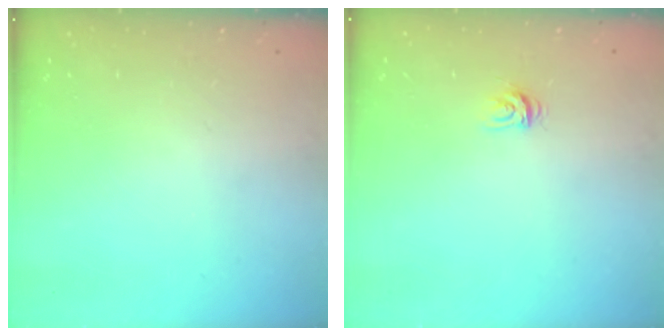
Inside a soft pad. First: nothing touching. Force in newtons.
{"total": 3.4, "press": 3.4, "slide": 0.4}